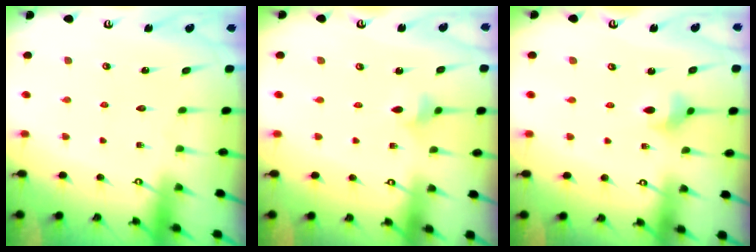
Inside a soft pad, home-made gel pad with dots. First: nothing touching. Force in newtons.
{"total": 3.1, "press": 3.0, "slide": 0.6}
{"total": 3.7, "press": 3.7, "slide": 0.6}